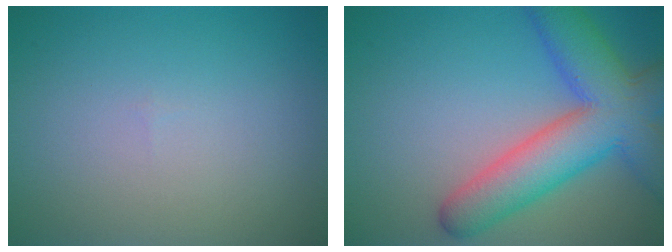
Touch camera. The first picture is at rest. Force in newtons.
{"total": 9.3, "press": 9.3, "slide": 0.5}